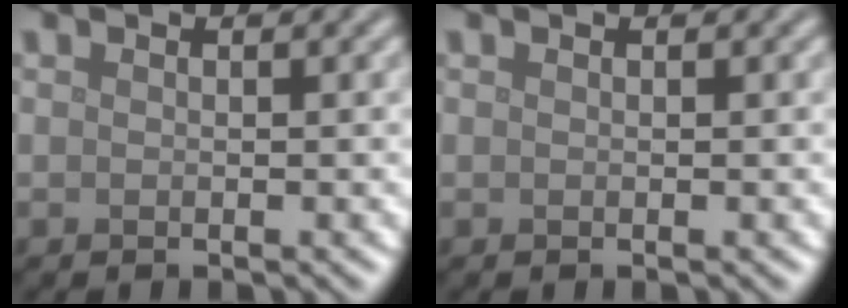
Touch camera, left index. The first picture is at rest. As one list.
[{"total": 0.0}]